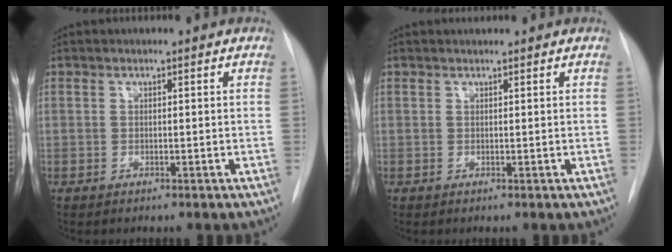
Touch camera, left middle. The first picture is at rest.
{"total": 0.7, "force": [0.7, 0.1, 0.1], "torque": [-0.010, 0.006, 0.015]}